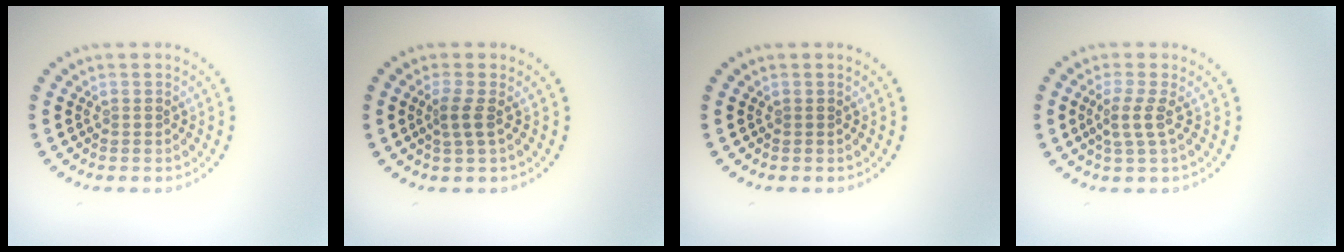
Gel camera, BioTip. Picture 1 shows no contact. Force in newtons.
{"total": 1.6, "press": 1.3, "slide": 1.0}
{"total": 0.0}
{"total": 2.0, "press": 1.6, "slide": 1.3}